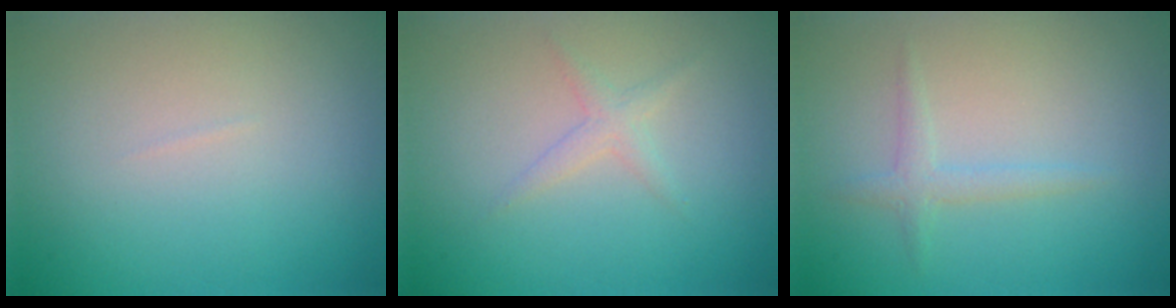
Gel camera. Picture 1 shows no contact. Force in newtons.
{"total": 1.3, "press": 1.3, "slide": 0.1}
{"total": 1.5, "press": 1.4, "slide": 0.2}